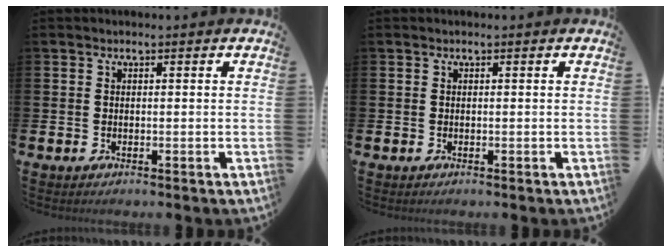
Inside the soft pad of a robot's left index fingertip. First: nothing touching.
{"total": 0.0}